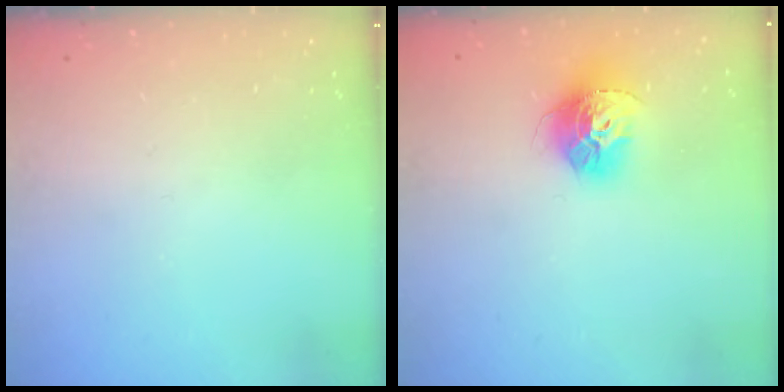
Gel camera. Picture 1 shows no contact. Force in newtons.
{"total": 13.6, "press": 13.5, "slide": 1.4}